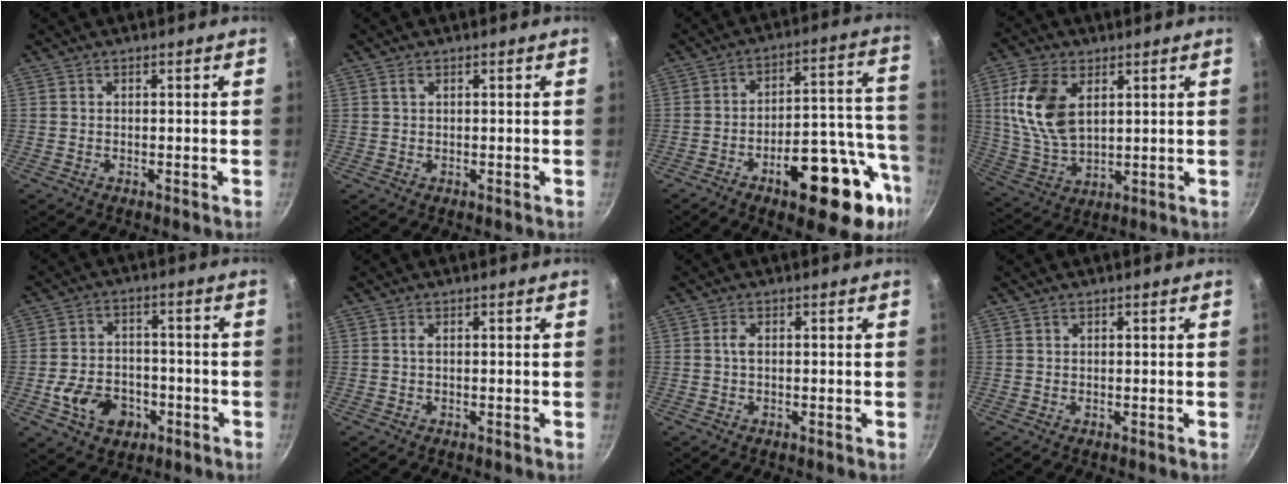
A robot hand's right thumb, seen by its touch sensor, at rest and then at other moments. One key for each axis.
{"total": 1.1, "fx": 0.5, "fy": 0.7, "fz": 0.6, "tx": -0.010, "ty": 0.001, "tz": 0.010}
{"total": 21.2, "fx": -9.6, "fy": 8.6, "fz": 16.8, "tx": -0.179, "ty": 0.055, "tz": -0.132}
{"total": 13.7, "fx": 4.1, "fy": 8.1, "fz": 10.2, "tx": -0.191, "ty": -0.014, "tz": 0.088}
{"total": 10.8, "fx": -4.0, "fy": 7.9, "fz": 6.1, "tx": -0.080, "ty": 0.031, "tz": -0.062}
{"total": 0.6, "fx": 0.1, "fy": 0.2, "fz": 0.5, "tx": -0.011, "ty": 0.002, "tz": 0.001}
{"total": 1.3, "fx": 0.1, "fy": 0.6, "fz": 1.1, "tx": -0.023, "ty": 0.004, "tz": 0.000}
{"total": 0.5, "fx": 0.3, "fy": 0.3, "fz": 0.3, "tx": -0.003, "ty": 0.001, "tz": 0.007}